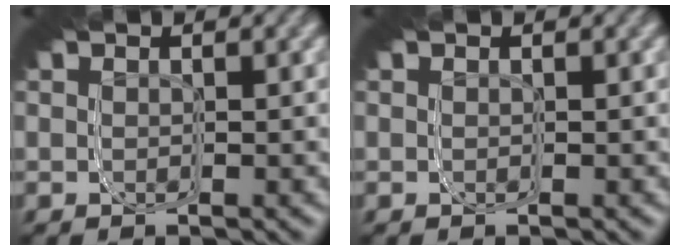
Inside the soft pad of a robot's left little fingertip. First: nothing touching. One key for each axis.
{"total": 0.0}